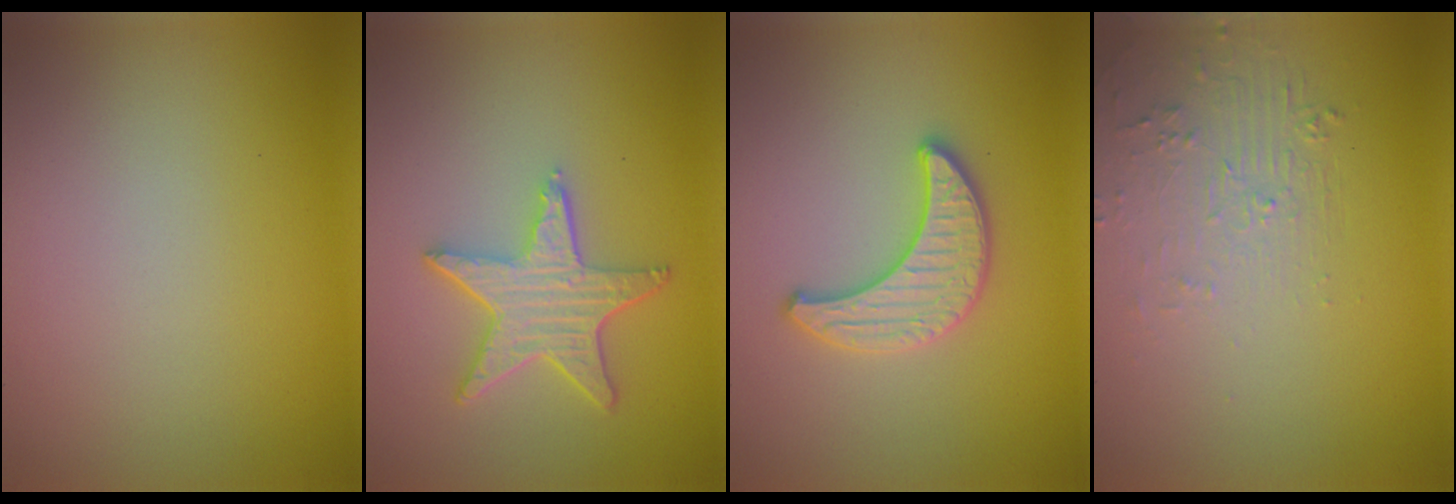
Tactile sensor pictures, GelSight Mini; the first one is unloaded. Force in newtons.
{"total": 5.1, "press": 4.0, "slide": 3.1}
{"total": 2.7, "press": 2.7, "slide": 0.1}
{"total": 1.9, "press": 0.8, "slide": 1.7}